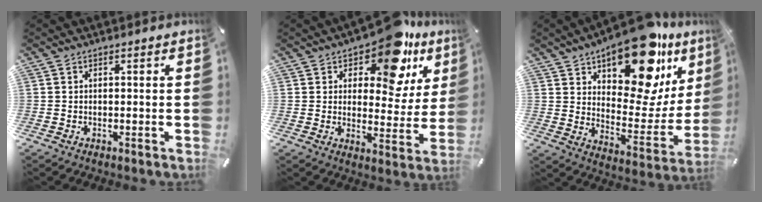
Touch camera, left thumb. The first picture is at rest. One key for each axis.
{"total": 14.3, "fx": 9.6, "fy": 6.5, "fz": 8.4, "tx": -0.124, "ty": -0.060, "tz": 0.161}
{"total": 22.9, "fx": 16.1, "fy": 10.2, "fz": 12.6, "tx": -0.164, "ty": -0.122, "tz": 0.269}